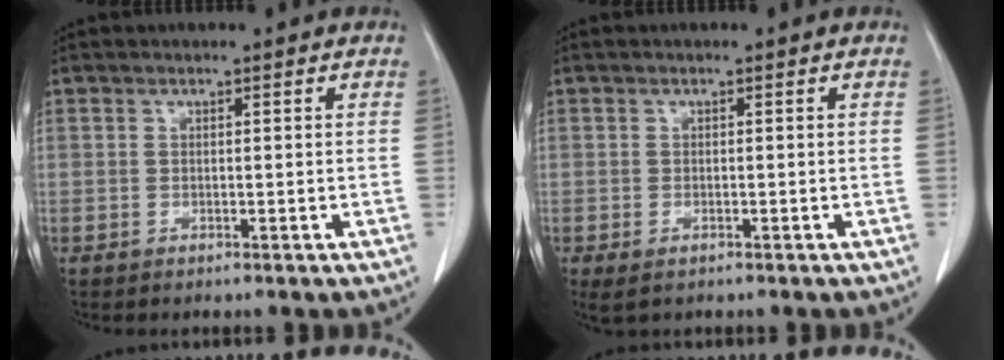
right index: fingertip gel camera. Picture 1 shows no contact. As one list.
[{"total": 3.8, "force": [-1.9, 2.0, 2.6], "torque": [-0.056, -0.006, -0.026]}]